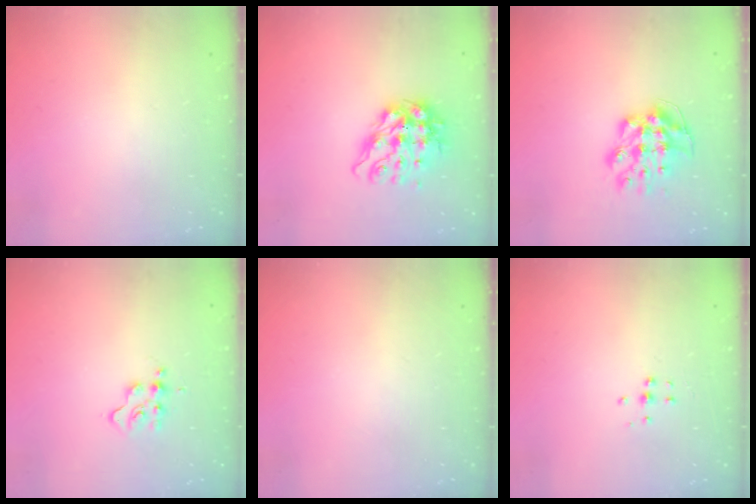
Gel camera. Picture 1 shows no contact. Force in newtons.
{"total": 12.9, "press": 12.8, "slide": 1.4}
{"total": 10.3, "press": 10.3, "slide": 1.0}
{"total": 6.7, "press": 6.7, "slide": 0.6}
{"total": 0.0}
{"total": 4.9, "press": 4.9, "slide": 0.4}